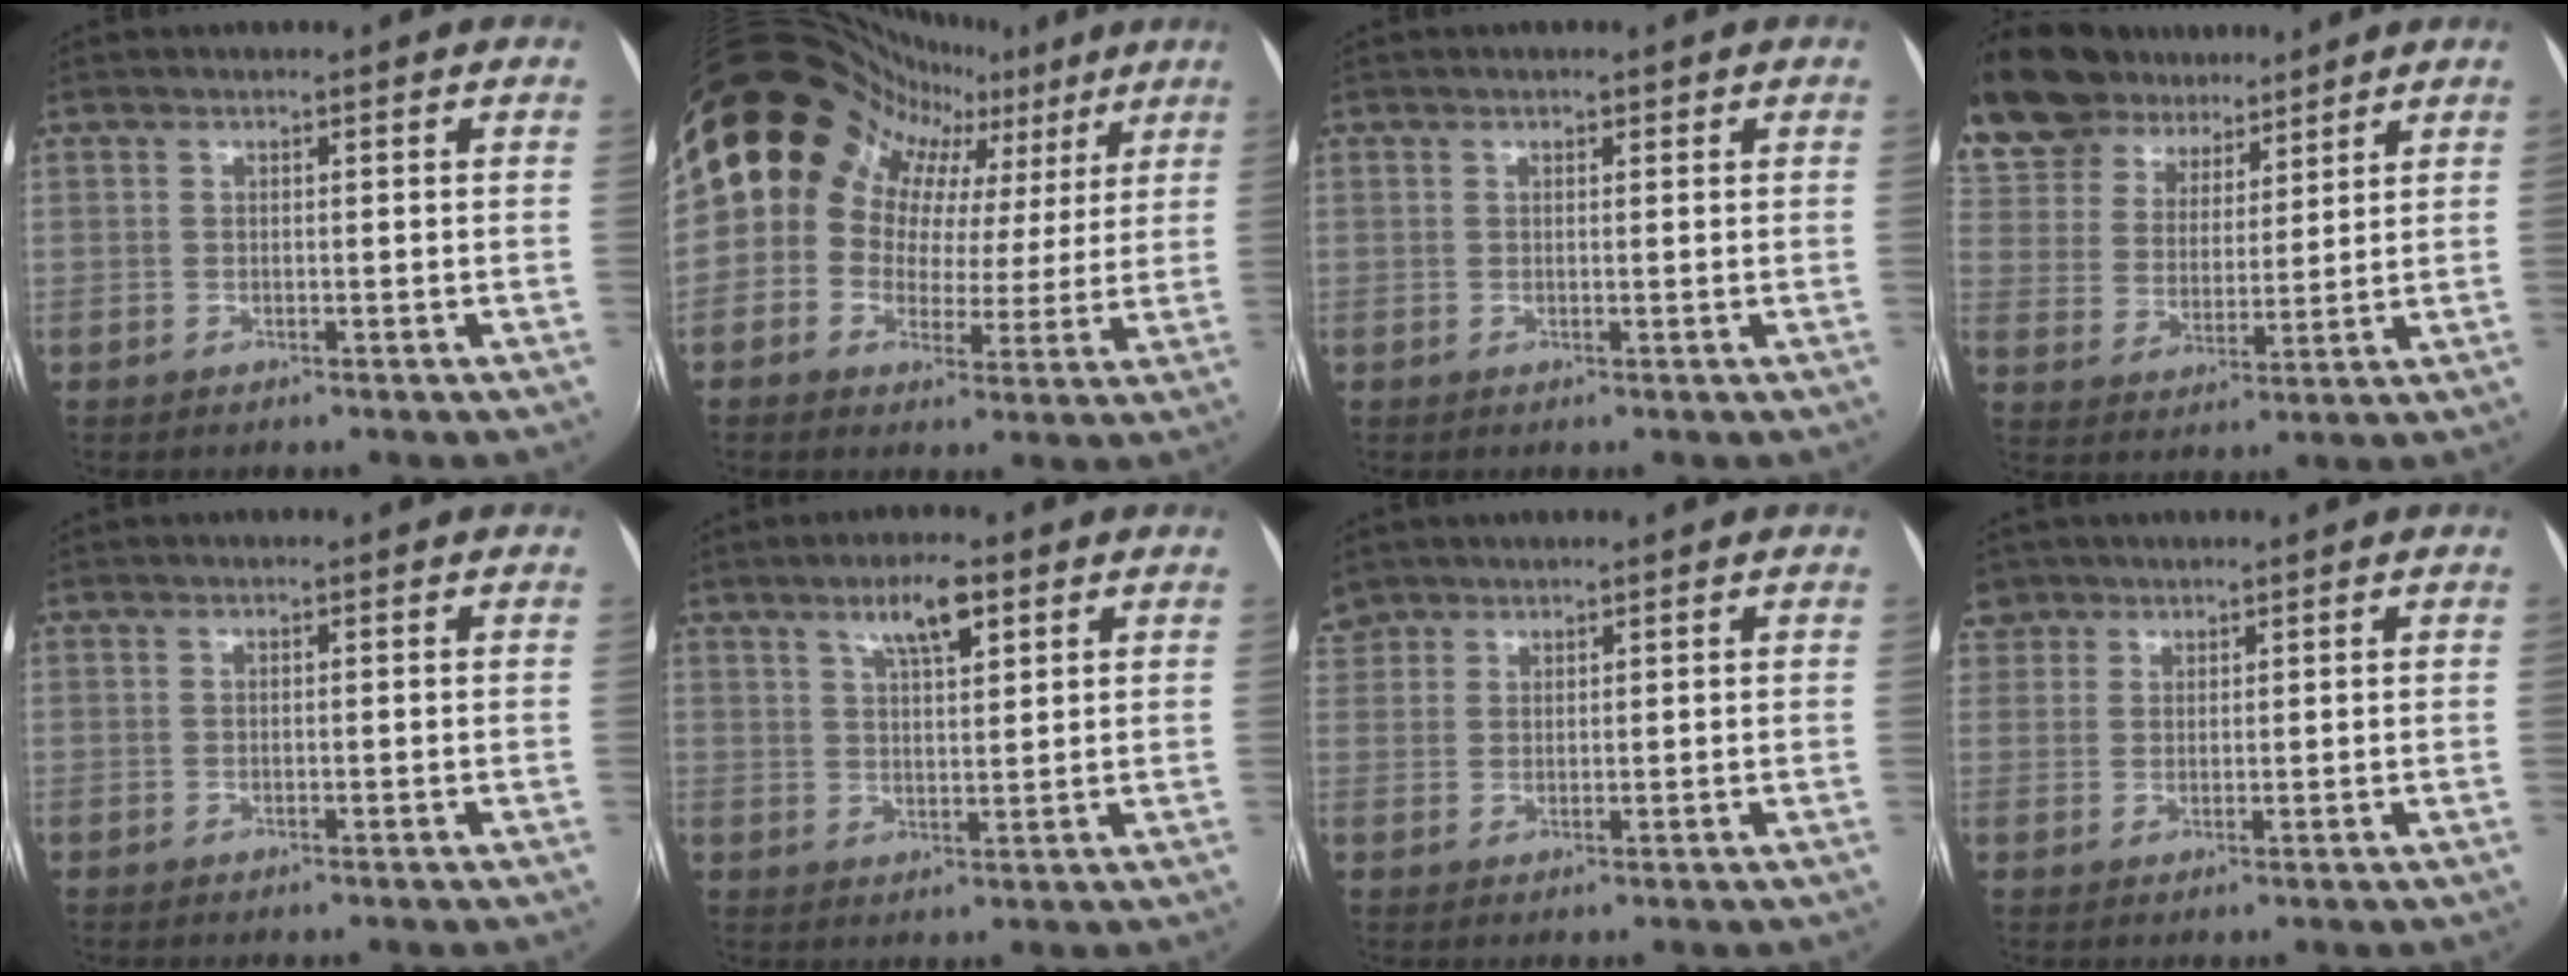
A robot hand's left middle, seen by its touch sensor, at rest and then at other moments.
{"total": 16.5, "force": [7.8, 12.2, 8.0], "torque": [-0.124, 0.065, 0.102]}
{"total": 0.7, "force": [0.5, 0.4, 0.4], "torque": [-0.009, 0.001, 0.006]}
{"total": 17.0, "force": [14.6, 6.7, 5.5], "torque": [-0.148, 0.032, 0.268]}
{"total": 0.0}
{"total": 5.9, "force": [3.5, 1.4, 4.6], "torque": [-0.083, 0.006, 0.060]}
{"total": 5.2, "force": [3.9, 3.3, 0.7], "torque": [-0.024, 0.017, 0.082]}
{"total": 4.4, "force": [3.0, 3.2, -0.1], "torque": [0.010, 0.011, 0.058]}